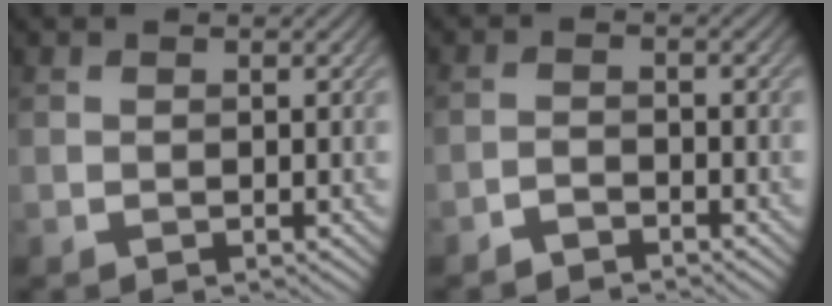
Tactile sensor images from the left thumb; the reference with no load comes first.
{"total": 1.7, "force": [-1.7, 0.1, 0.4], "torque": [-0.006, 0.005, -0.038]}